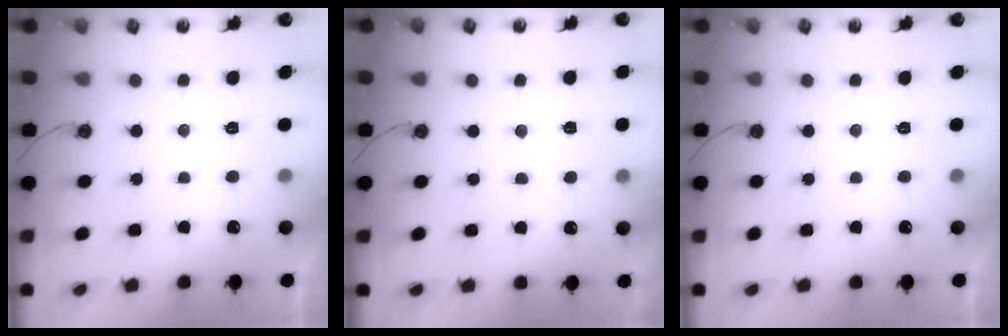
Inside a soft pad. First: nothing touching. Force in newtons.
{"total": 6.0, "press": 5.9, "slide": 0.5}
{"total": 0.0}